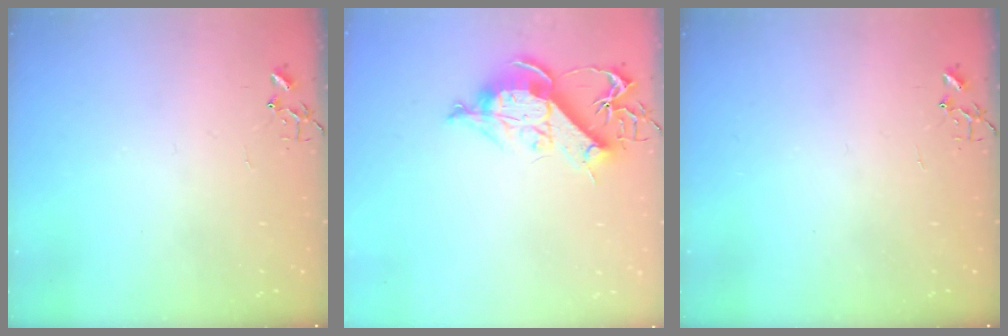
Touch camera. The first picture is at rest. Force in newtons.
{"total": 11.6, "press": 11.5, "slide": 1.4}
{"total": 0.0}